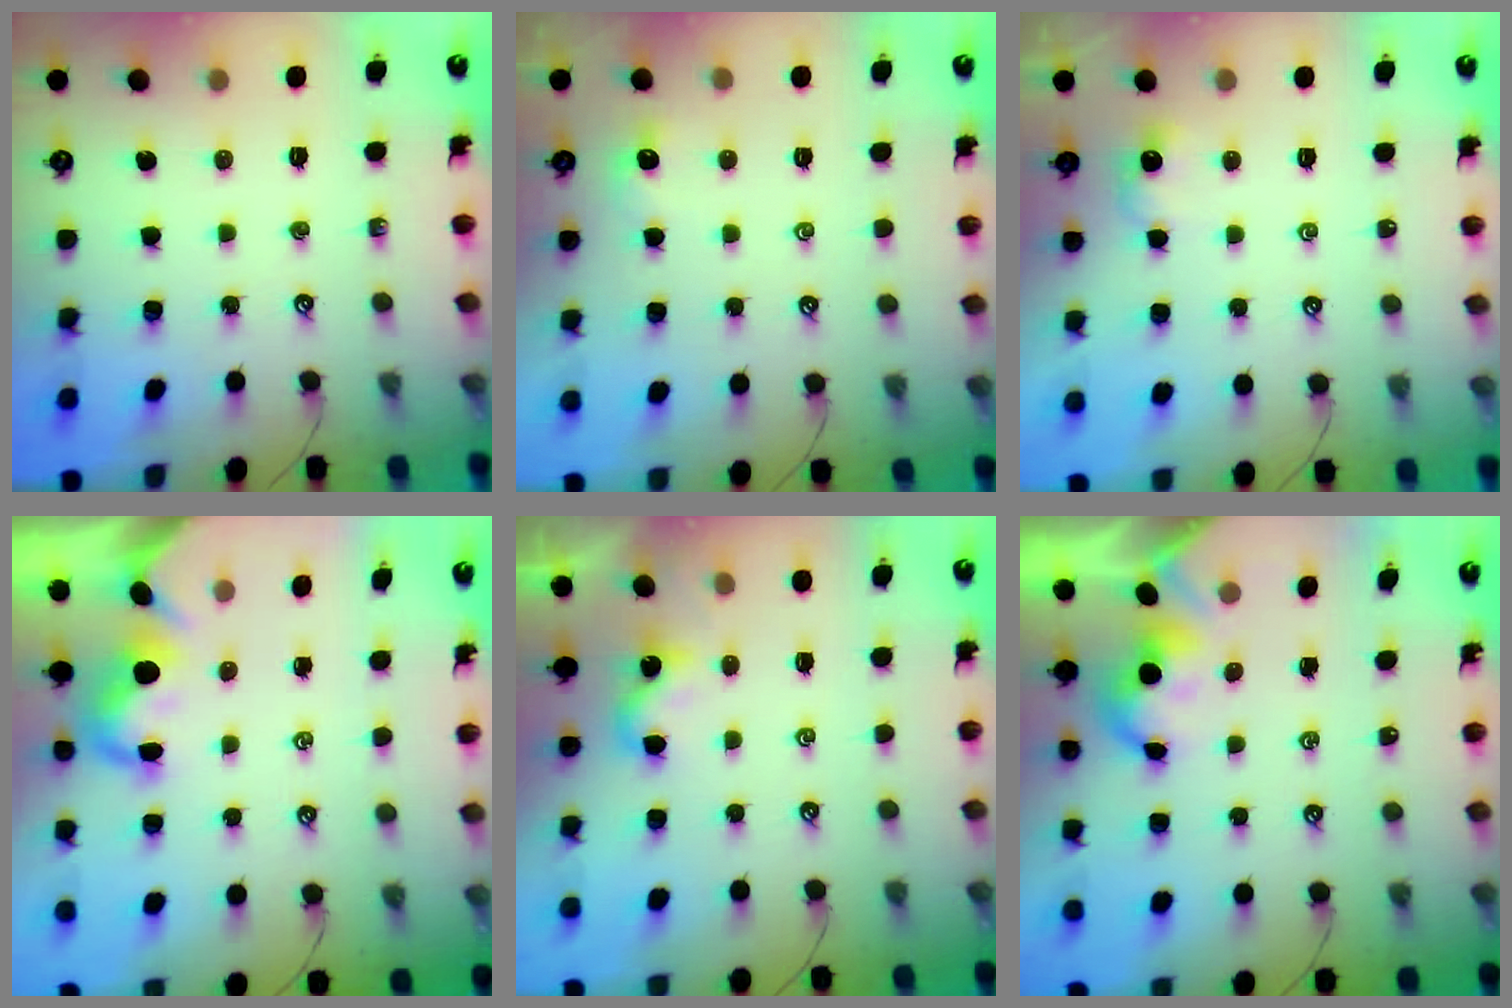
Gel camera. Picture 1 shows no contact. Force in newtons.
{"total": 1.1, "press": 1.0, "slide": 0.4}
{"total": 1.1, "press": 1.1, "slide": 0.2}
{"total": 1.2, "press": 1.0, "slide": 0.7}
{"total": 1.6, "press": 1.6, "slide": 0.2}
{"total": 1.9, "press": 1.9, "slide": 0.2}